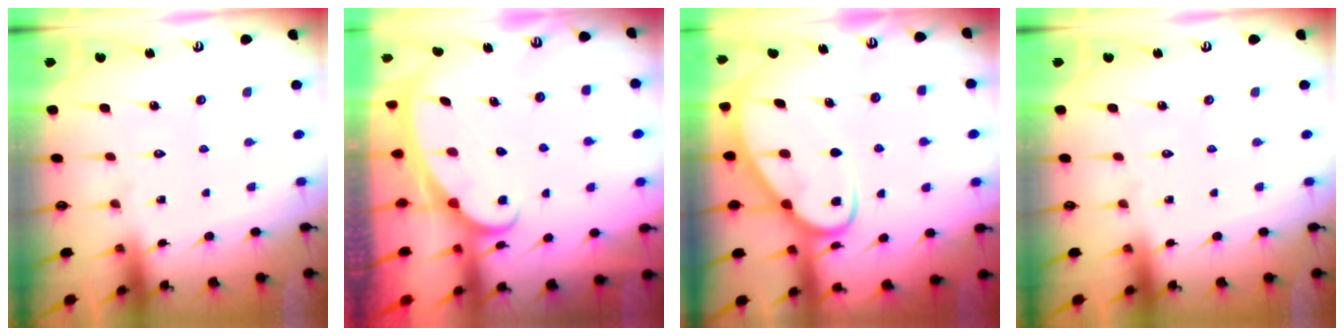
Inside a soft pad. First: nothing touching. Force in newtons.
{"total": 2.4, "press": 2.4, "slide": 0.4}
{"total": 6.4, "press": 6.3, "slide": 0.8}
{"total": 0.0}